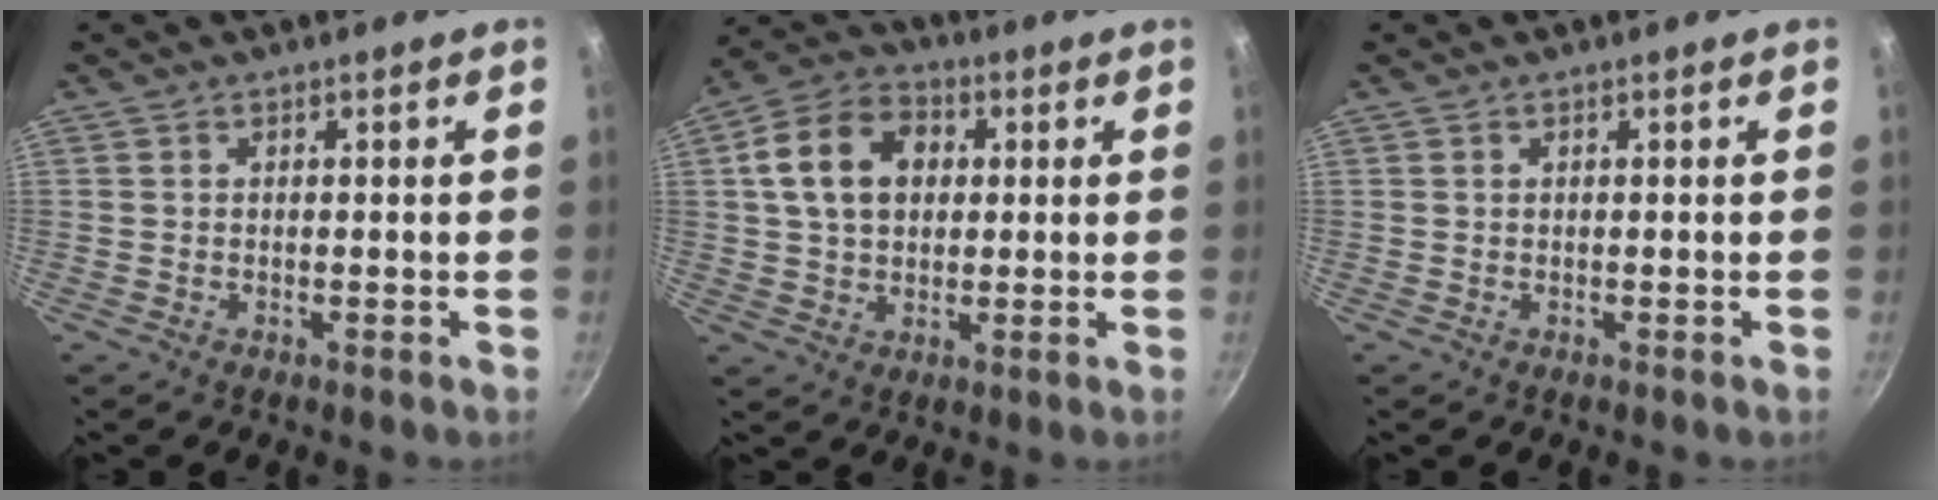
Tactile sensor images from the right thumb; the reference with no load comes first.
{"total": 12.6, "force": [2.6, 9.2, 8.1], "torque": [-0.123, 0.016, 0.032]}
{"total": 0.0}